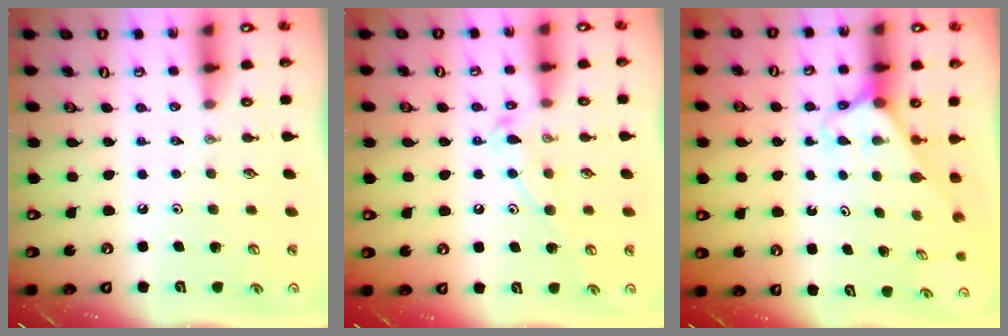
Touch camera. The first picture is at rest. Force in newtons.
{"total": 11.2, "press": 11.1, "slide": 1.0}
{"total": 2.5, "press": 2.5, "slide": 0.3}